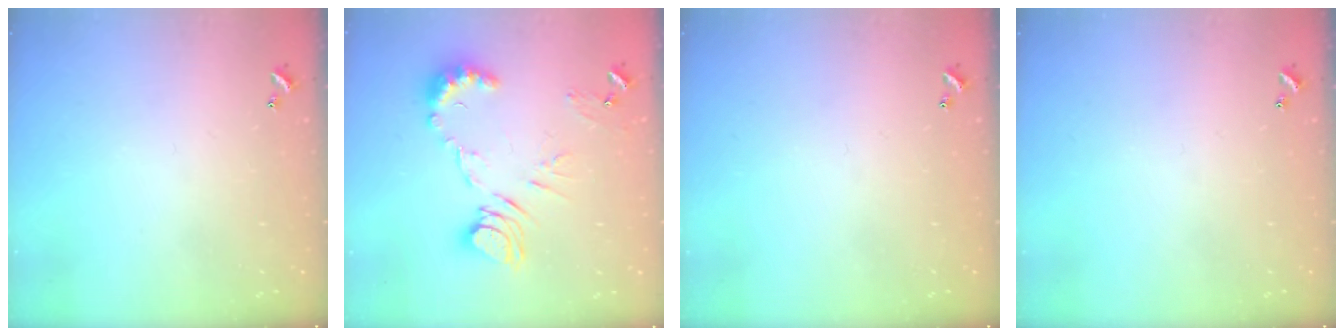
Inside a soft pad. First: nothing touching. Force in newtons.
{"total": 10.4, "press": 10.4, "slide": 0.5}
{"total": 0.0}
{"total": 0.0}